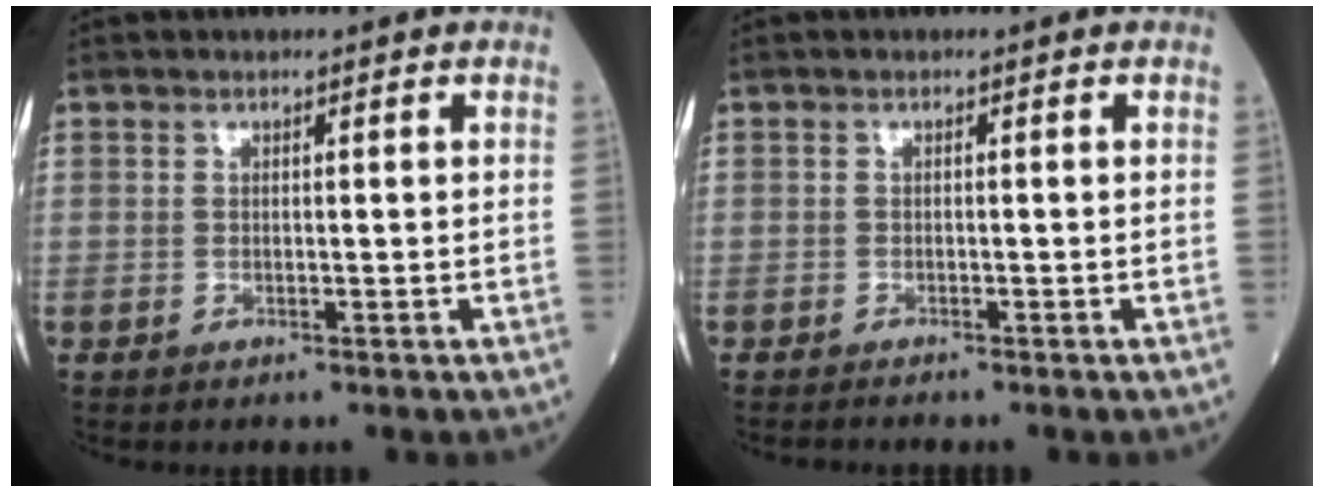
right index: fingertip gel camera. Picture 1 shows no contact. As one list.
[{"total": 0.8, "force": [-0.8, -0.2, 0.0], "torque": [-0.004, -0.003, -0.014]}]